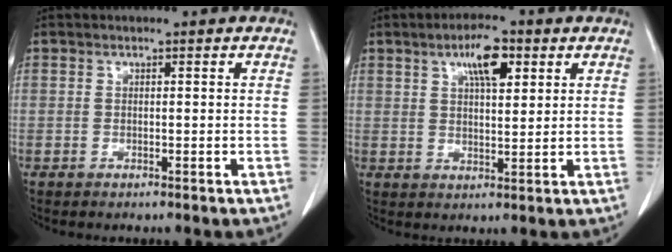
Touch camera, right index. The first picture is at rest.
{"total": 6.4, "force": [3.1, 1.9, 5.3], "torque": [-0.093, 0.004, 0.050]}